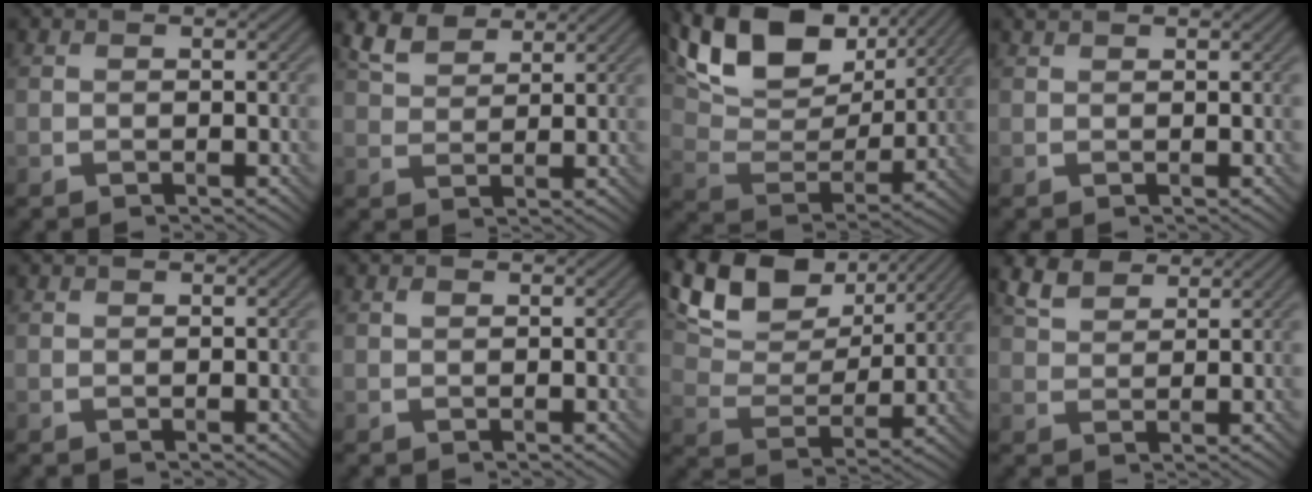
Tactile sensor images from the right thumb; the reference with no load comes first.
{"total": 5.7, "force": [4.3, 2.4, 2.9], "torque": [-0.070, 0.013, 0.088]}
{"total": 16.1, "force": [9.8, 8.1, 9.8], "torque": [-0.219, 0.016, 0.165]}
{"total": 0.7, "force": [0.6, 0.0, 0.2], "torque": [-0.006, 0.003, 0.014]}
{"total": 0.0}
{"total": 0.5, "force": [0.3, 0.3, 0.3], "torque": [-0.007, -0.001, 0.006]}
{"total": 14.5, "force": [9.4, 6.9, 8.6], "torque": [-0.202, 0.020, 0.153]}
{"total": 5.1, "force": [3.8, 2.2, 2.6], "torque": [-0.063, 0.010, 0.078]}